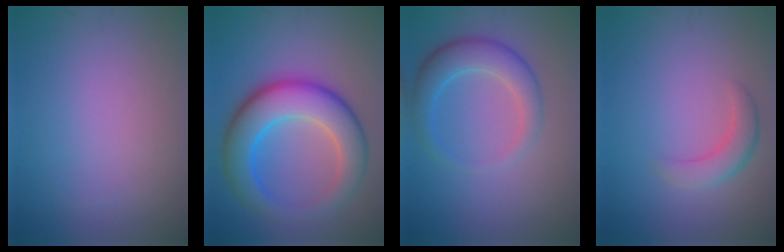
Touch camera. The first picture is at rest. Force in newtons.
{"total": 8.9, "press": 8.9, "slide": 0.1}
{"total": 4.2, "press": 4.2, "slide": 0.5}
{"total": 2.5, "press": 2.5, "slide": 0.0}